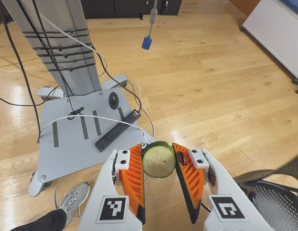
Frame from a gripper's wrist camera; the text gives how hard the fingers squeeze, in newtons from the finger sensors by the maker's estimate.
{"total": 7.0, "left": 7.2, "right": 6.8}